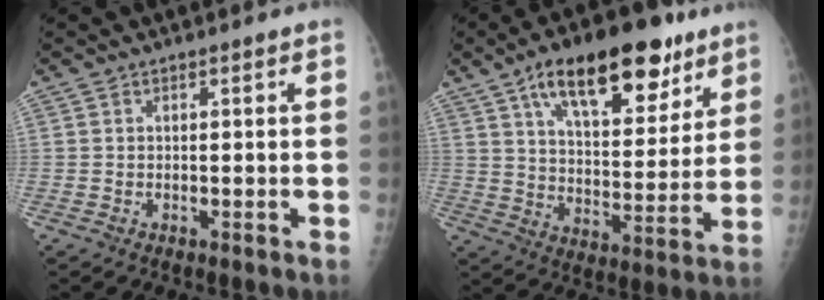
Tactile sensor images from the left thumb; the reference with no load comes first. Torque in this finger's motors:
{"motor_torque": [0.82, 0.77, 1.50, -1.27, 0.08]}